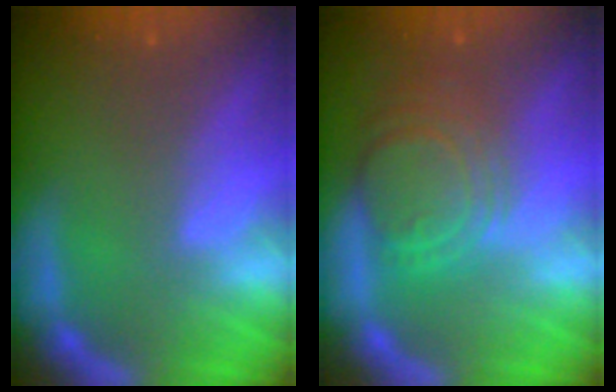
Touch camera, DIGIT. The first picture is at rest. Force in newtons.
{"total": 7.6}